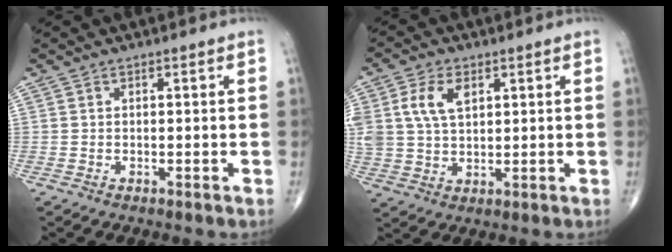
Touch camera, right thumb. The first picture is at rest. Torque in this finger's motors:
{"motor_torque": [1.46, 1.44, 0.83, 0.27, 0.10]}